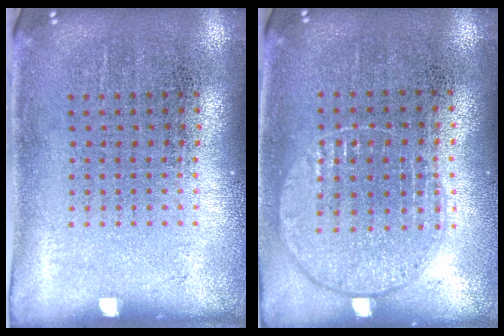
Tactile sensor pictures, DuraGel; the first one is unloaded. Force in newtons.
{"total": 1.0, "press": 0.9, "slide": 0.4}